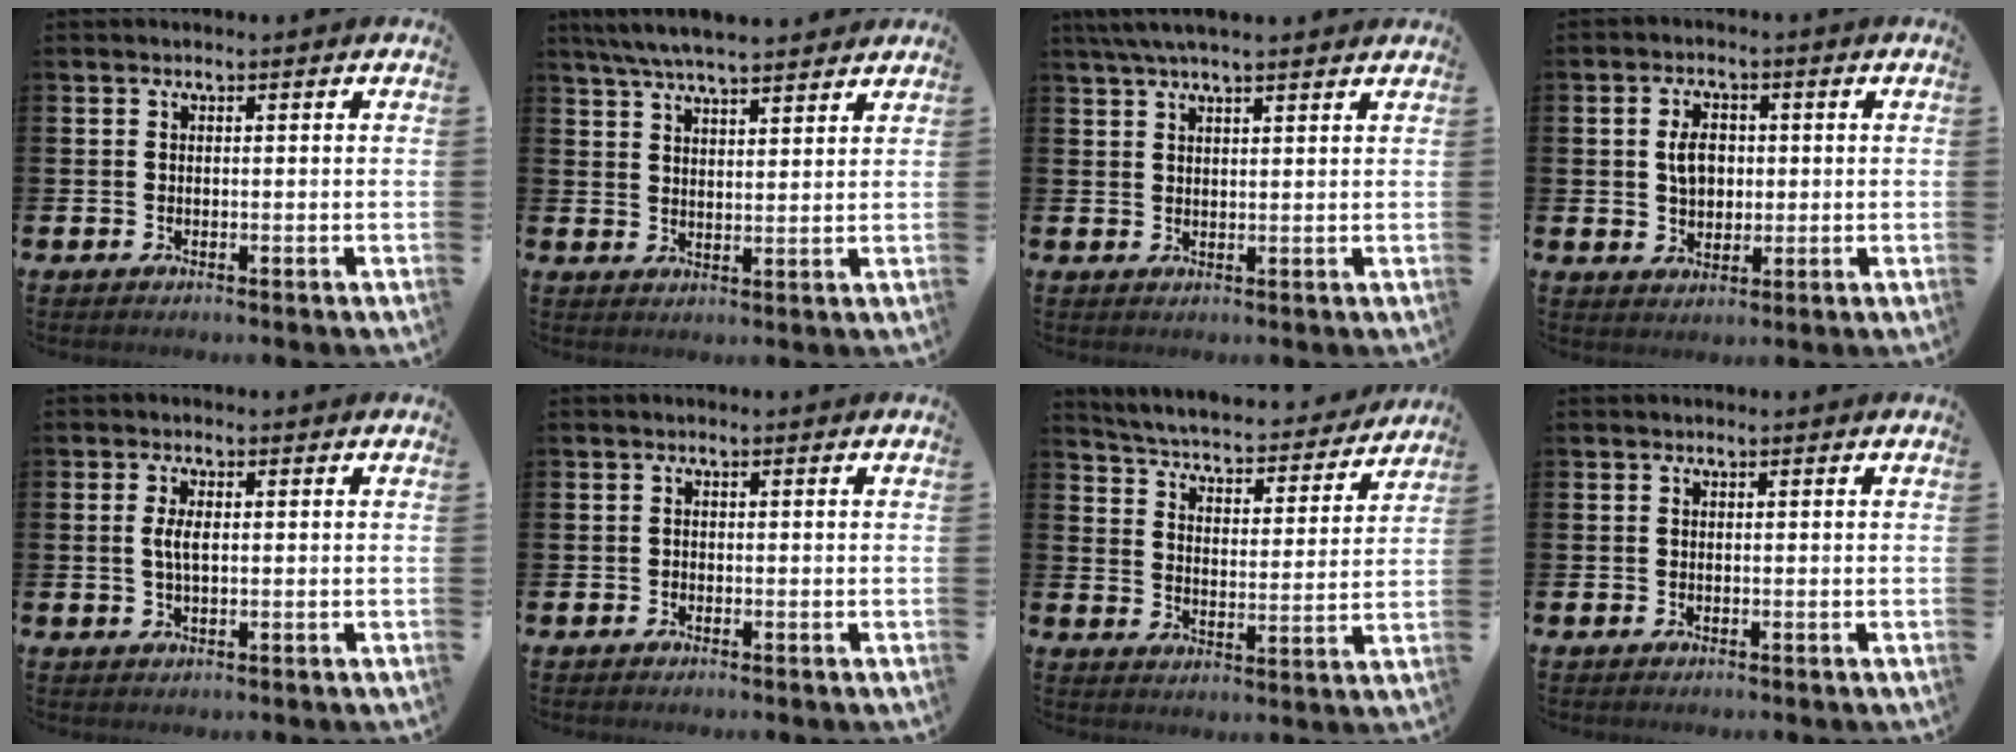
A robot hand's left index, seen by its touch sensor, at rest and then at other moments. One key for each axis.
{"total": 6.3, "fx": 5.9, "fy": 0.7, "fz": 1.9, "tx": -0.048, "ty": -0.021, "tz": 0.108}
{"total": 4.3, "fx": 3.7, "fy": 0.5, "fz": 2.2, "tx": -0.048, "ty": -0.005, "tz": 0.067}
{"total": 4.5, "fx": 0.8, "fy": 3.2, "fz": 3.1, "tx": -0.044, "ty": 0.004, "tz": 0.006}
{"total": 2.8, "fx": 0.3, "fy": 1.1, "fz": 2.5, "tx": -0.044, "ty": 0.003, "tz": 0.002}
{"total": 0.6, "fx": -0.4, "fy": 0.4, "fz": 0.1, "tx": -0.004, "ty": 0.003, "tz": -0.010}
{"total": 4.7, "fx": 4.6, "fy": 0.6, "fz": 0.9, "tx": -0.043, "ty": -0.041, "tz": 0.073}
{"total": 0.0}